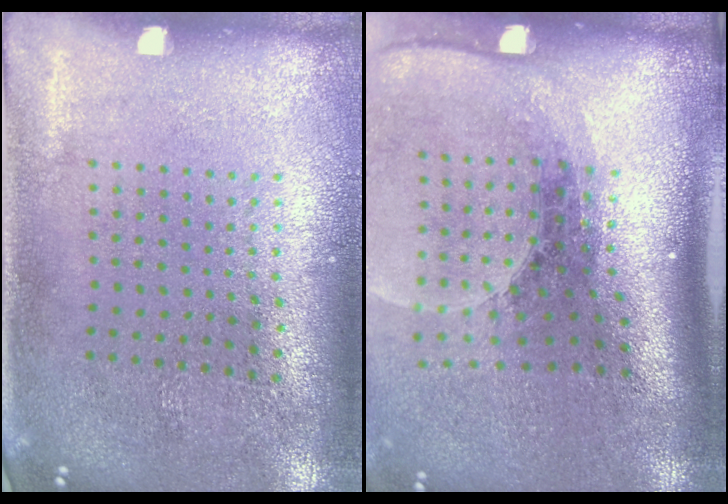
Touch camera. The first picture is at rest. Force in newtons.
{"total": 2.6, "press": 1.9, "slide": 1.8}